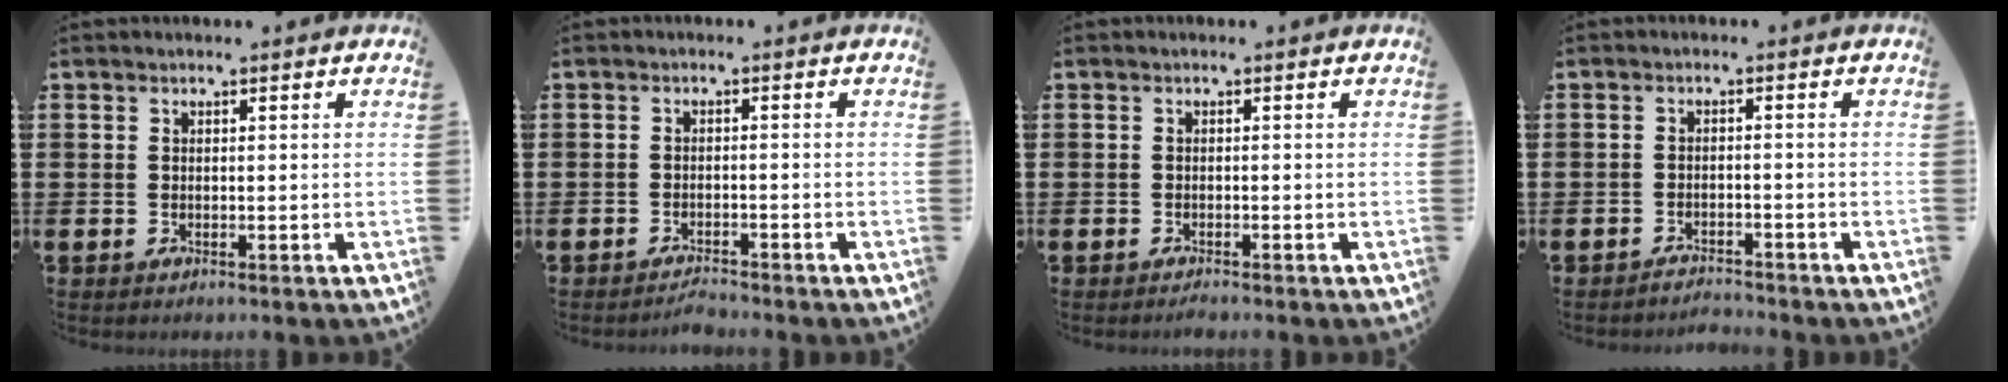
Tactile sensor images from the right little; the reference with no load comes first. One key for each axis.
{"total": 1.5, "fx": -1.5, "fy": 0.0, "fz": 0.1, "tx": 0.000, "ty": -0.001, "tz": -0.031}
{"total": 0.6, "fx": -0.5, "fy": 0.0, "fz": 0.3, "tx": -0.006, "ty": -0.003, "tz": -0.010}
{"total": 1.9, "fx": -1.9, "fy": -0.1, "fz": -0.3, "tx": -0.001, "ty": 0.005, "tz": -0.042}